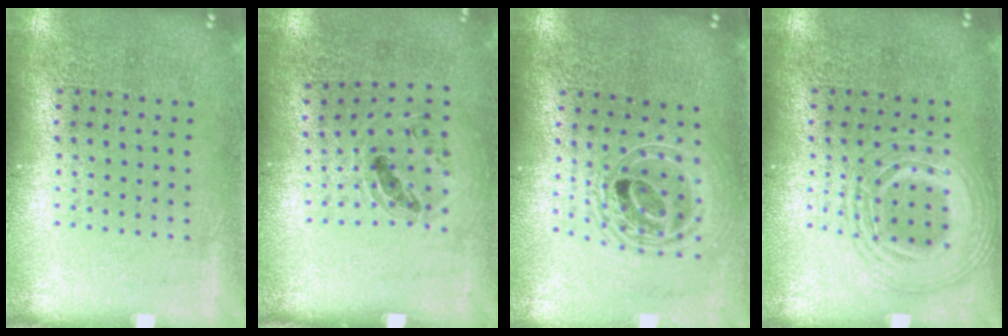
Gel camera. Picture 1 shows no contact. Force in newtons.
{"total": 1.0, "press": 0.8, "slide": 0.5}
{"total": 2.0, "press": 1.5, "slide": 1.2}
{"total": 2.1, "press": 2.0, "slide": 0.3}